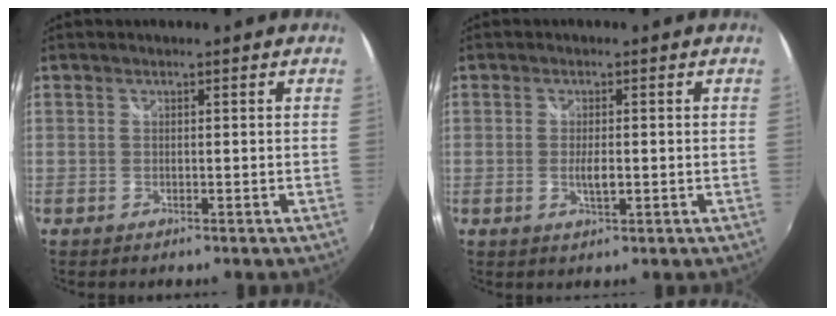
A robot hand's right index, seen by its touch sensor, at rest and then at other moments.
{"total": 2.8, "force": [-0.4, 1.0, 2.6], "torque": [-0.045, -0.007, -0.005]}